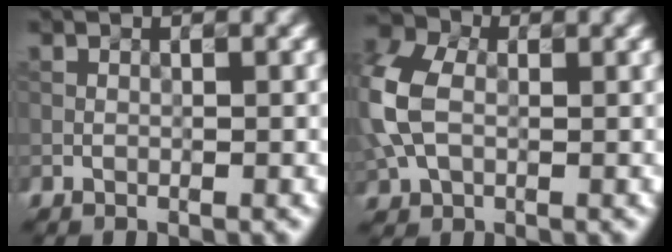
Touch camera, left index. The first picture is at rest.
{"total": 7.9, "force": [0.6, 5.5, 5.6], "torque": [-0.161, 0.013, 0.000]}